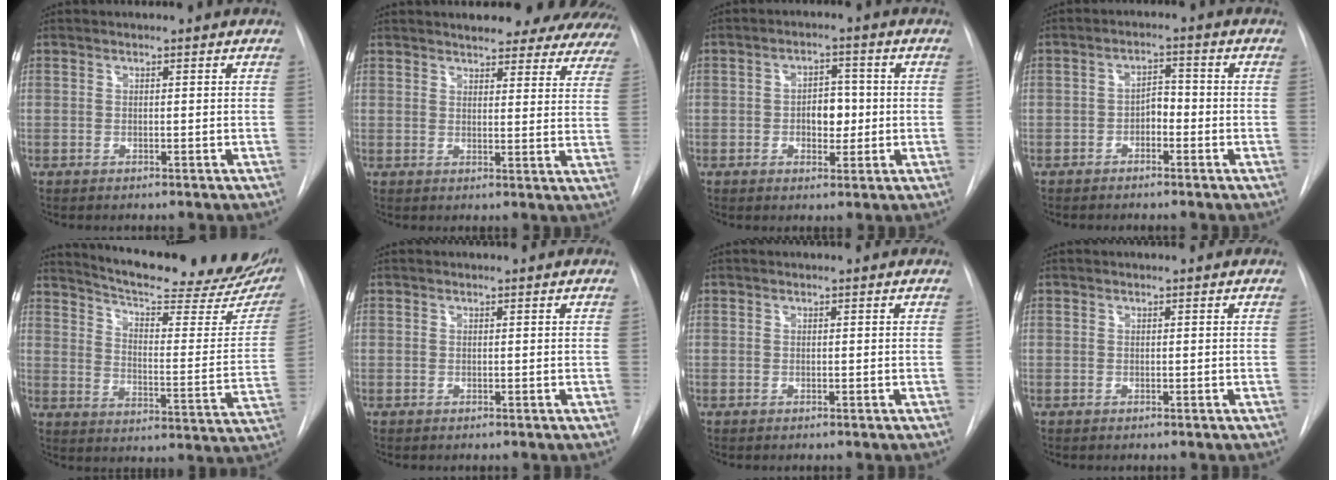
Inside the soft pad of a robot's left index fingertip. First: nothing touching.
{"total": 20.1, "force": [18.0, 5.6, 7.2], "torque": [-0.094, -0.042, 0.189]}
{"total": 4.7, "force": [-1.4, 2.8, 3.5], "torque": [-0.047, 0.006, -0.019]}
{"total": 3.4, "force": [-2.4, 1.6, 1.9], "torque": [-0.024, 0.006, -0.044]}
{"total": 26.0, "force": [21.8, 4.9, 13.3], "torque": [-0.192, -0.063, 0.269]}
{"total": 0.0}
{"total": 0.0}
{"total": 0.0}